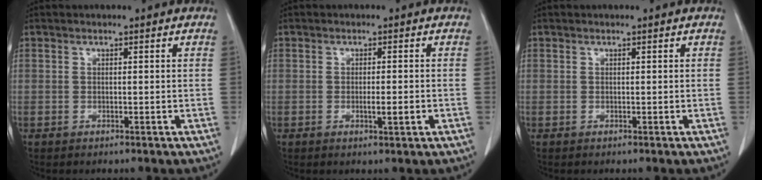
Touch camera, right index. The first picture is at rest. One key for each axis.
{"total": 2.4, "fx": -0.7, "fy": 0.1, "fz": 2.3, "tx": -0.041, "ty": -0.004, "tz": -0.010}
{"total": 0.0}